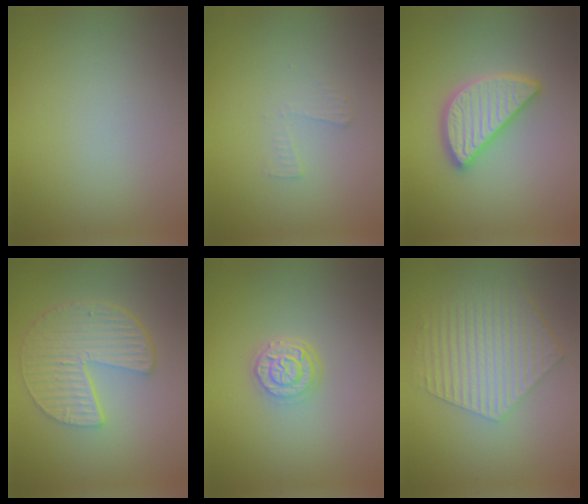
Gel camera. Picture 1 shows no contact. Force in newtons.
{"total": 1.0, "press": 1.0, "slide": 0.0}
{"total": 4.7, "press": 4.6, "slide": 0.3}
{"total": 5.9, "press": 4.3, "slide": 4.1}
{"total": 2.7, "press": 2.2, "slide": 1.6}
{"total": 5.7, "press": 4.3, "slide": 3.8}